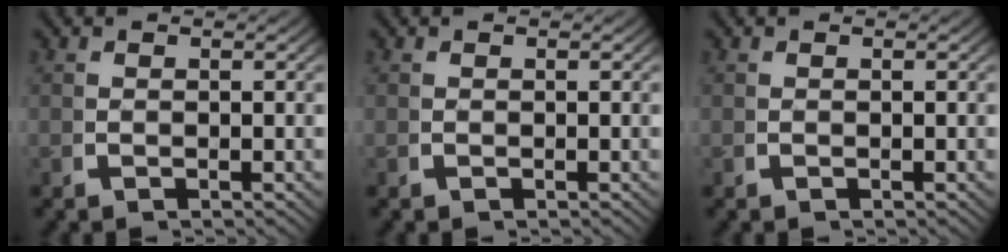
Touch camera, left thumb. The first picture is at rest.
{"total": 0.0}
{"total": 0.0}